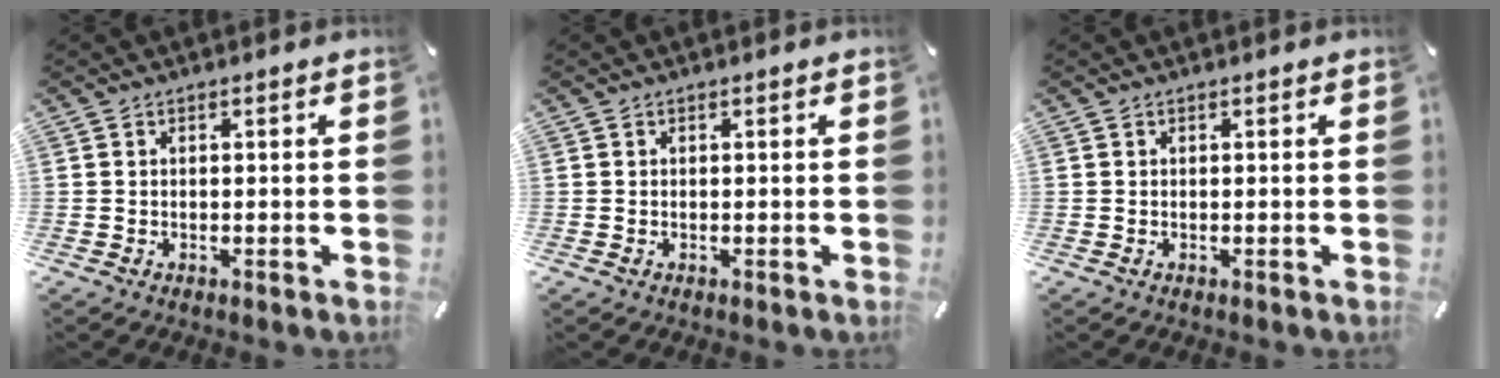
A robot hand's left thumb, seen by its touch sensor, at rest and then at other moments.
{"total": 0.0}
{"total": 0.0}